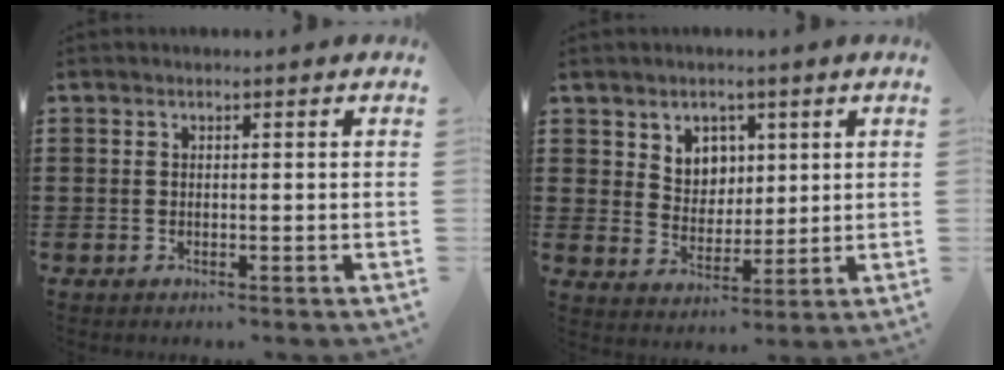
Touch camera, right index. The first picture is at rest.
{"total": 4.9, "force": [2.8, 3.9, 0.9], "torque": [-0.031, 0.003, 0.050]}